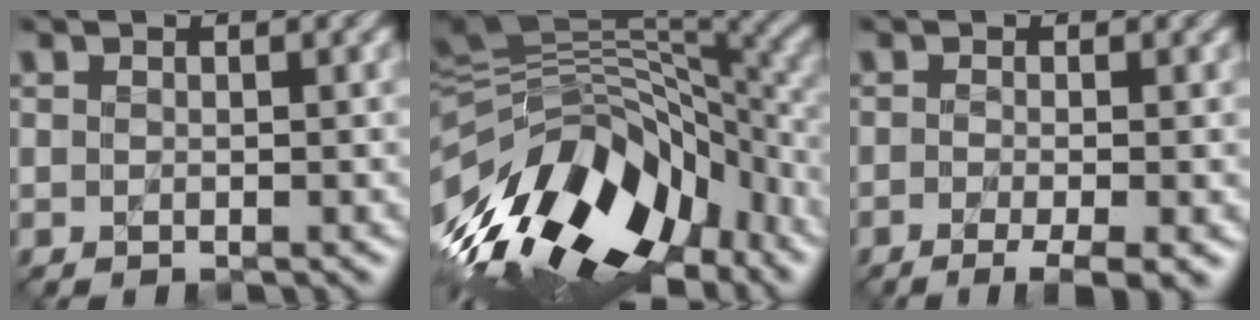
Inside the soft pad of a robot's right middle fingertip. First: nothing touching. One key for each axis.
{"total": 14.2, "fx": -6.4, "fy": 7.1, "fz": 10.4, "tx": -0.215, "ty": 0.017, "tz": -0.114}
{"total": 3.8, "fx": -2.4, "fy": 0.5, "fz": 2.8, "tx": -0.055, "ty": -0.005, "tz": -0.037}